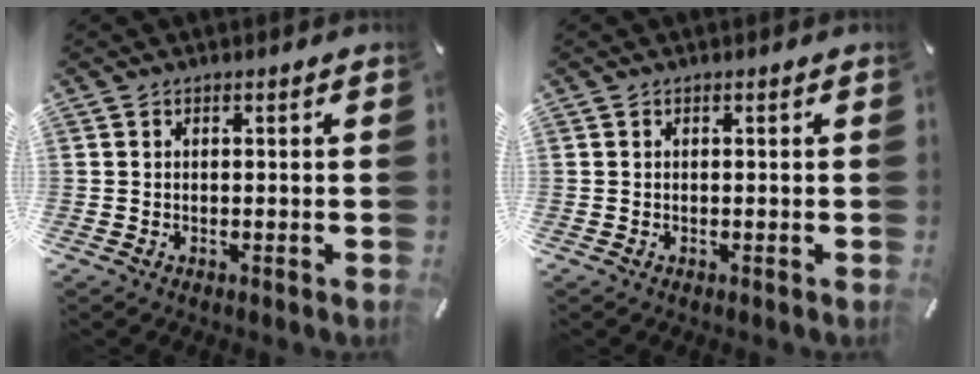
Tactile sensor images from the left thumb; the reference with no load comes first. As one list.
[{"total": 0.0}]